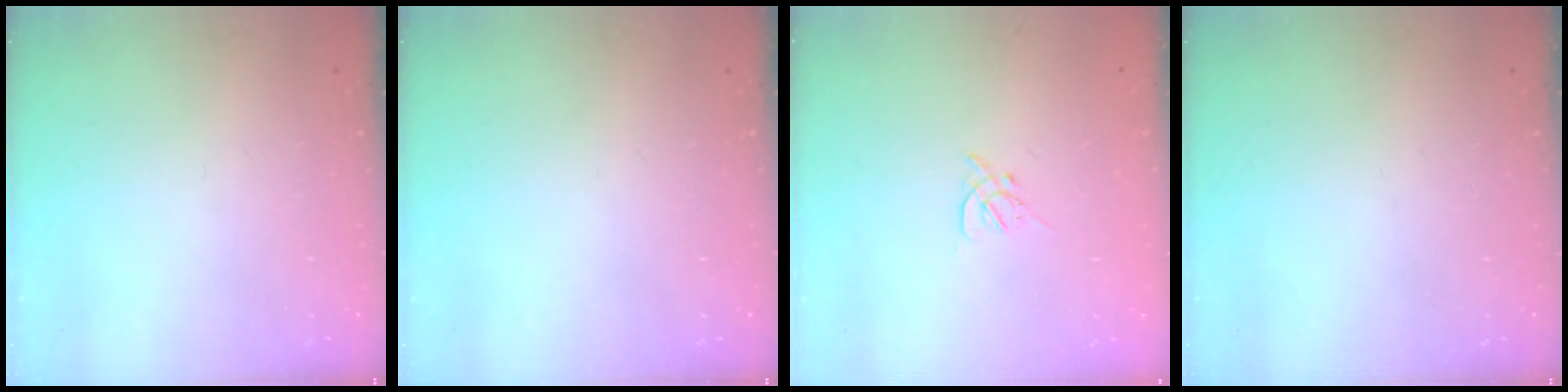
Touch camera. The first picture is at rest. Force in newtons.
{"total": 0.0}
{"total": 2.7, "press": 2.6, "slide": 0.7}
{"total": 0.0}